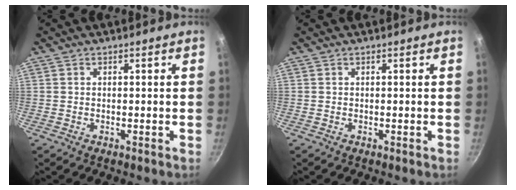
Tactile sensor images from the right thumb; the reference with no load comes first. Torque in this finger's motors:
{"motor_torque": [-0.20, 0.11, 0.02, 0.01, 0.01]}